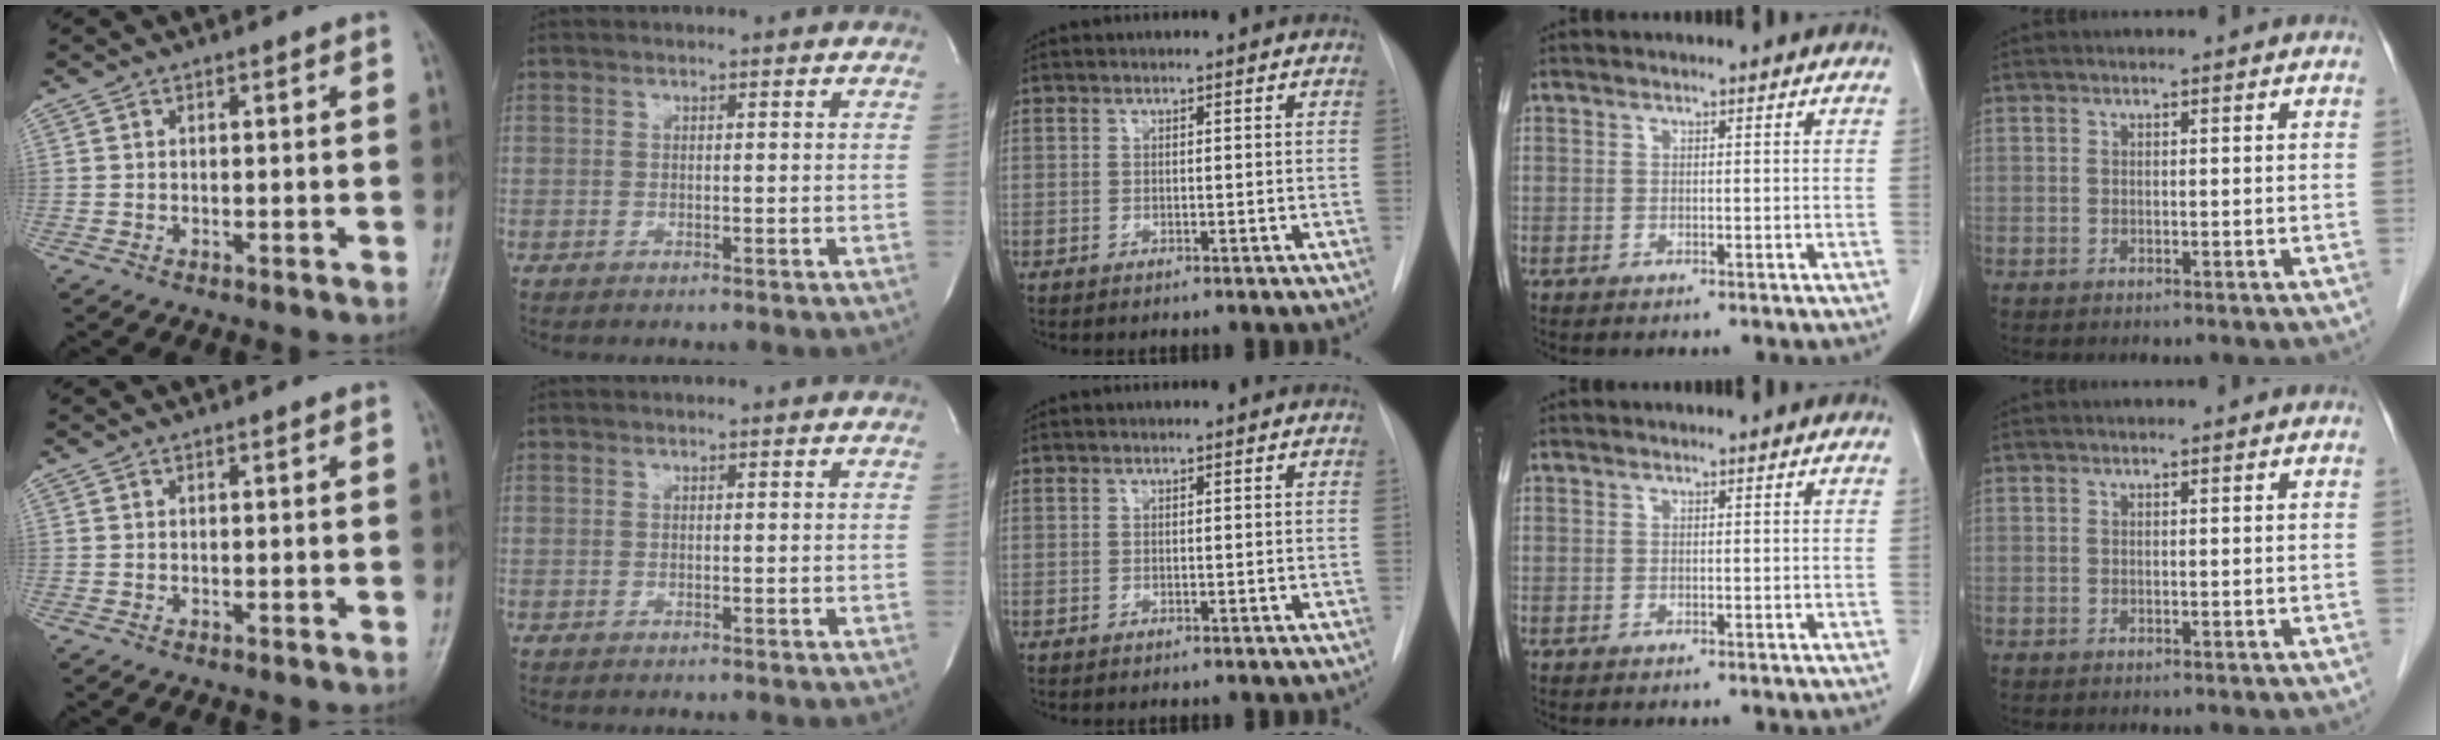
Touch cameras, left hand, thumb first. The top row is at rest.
{}